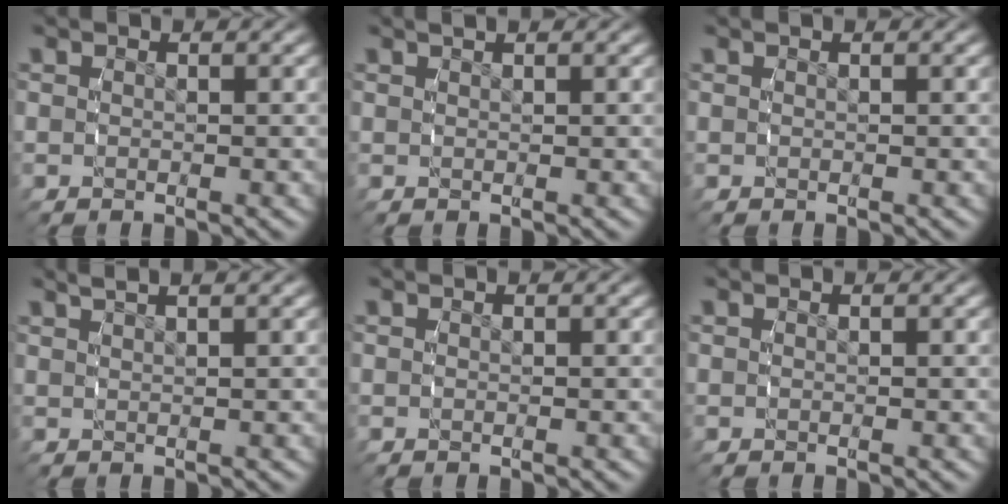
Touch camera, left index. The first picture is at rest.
{"total": 0.8, "force": [0.7, -0.3, 0.3], "torque": [0.004, 0.005, 0.014]}
{"total": 0.0}
{"total": 2.0, "force": [1.8, -0.2, 0.8], "torque": [-0.008, 0.008, 0.033]}
{"total": 0.0}
{"total": 0.0}